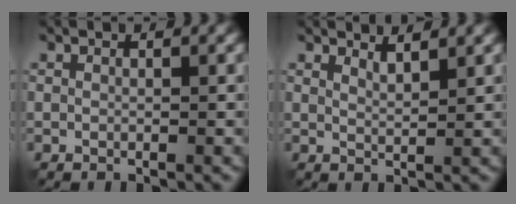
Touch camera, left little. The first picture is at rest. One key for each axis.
{"total": 1.8, "fx": 1.5, "fy": 0.4, "fz": 0.9, "tx": -0.009, "ty": 0.001, "tz": 0.026}